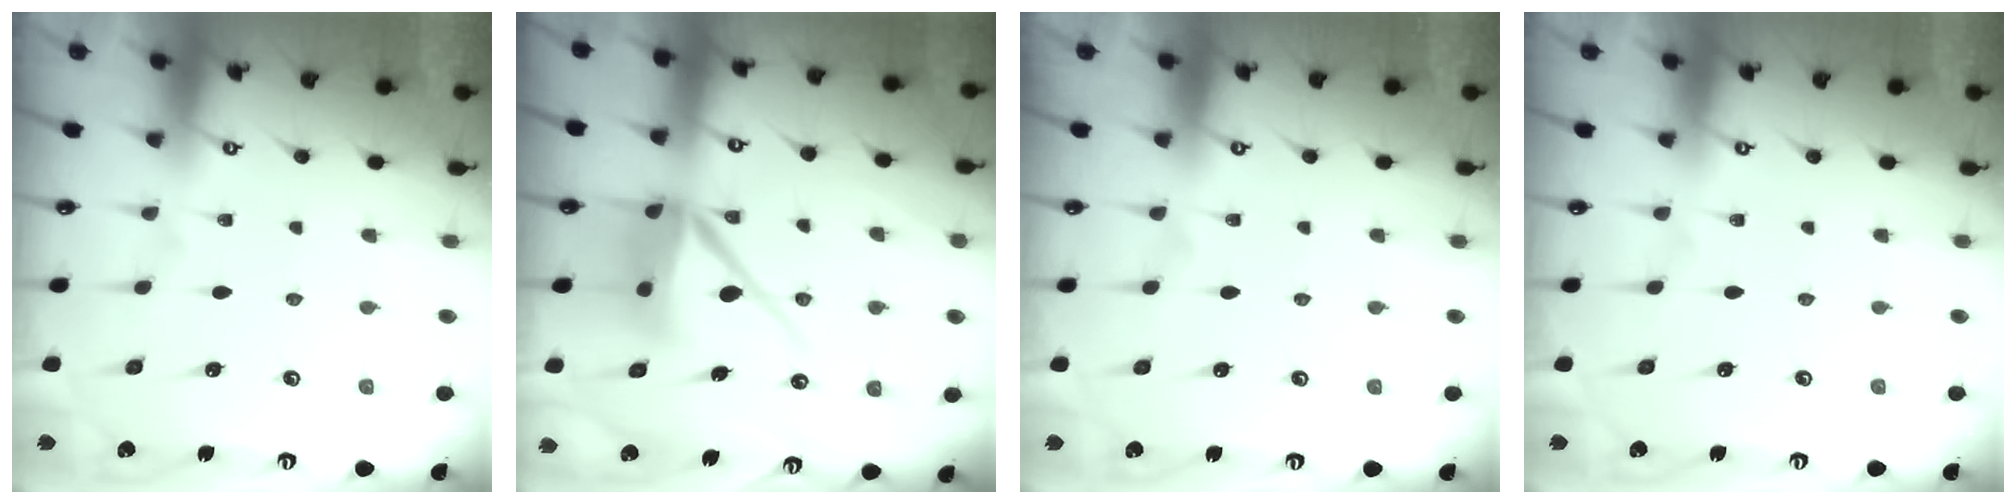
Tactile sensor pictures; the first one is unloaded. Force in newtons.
{"total": 12.4, "press": 12.3, "slide": 1.7}
{"total": 0.0}
{"total": 0.0}